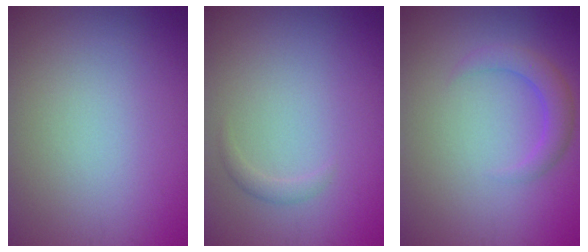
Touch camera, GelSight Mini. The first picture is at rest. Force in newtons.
{"total": 0.9, "press": 0.9, "slide": 0.1}
{"total": 2.4, "press": 2.4, "slide": 0.2}